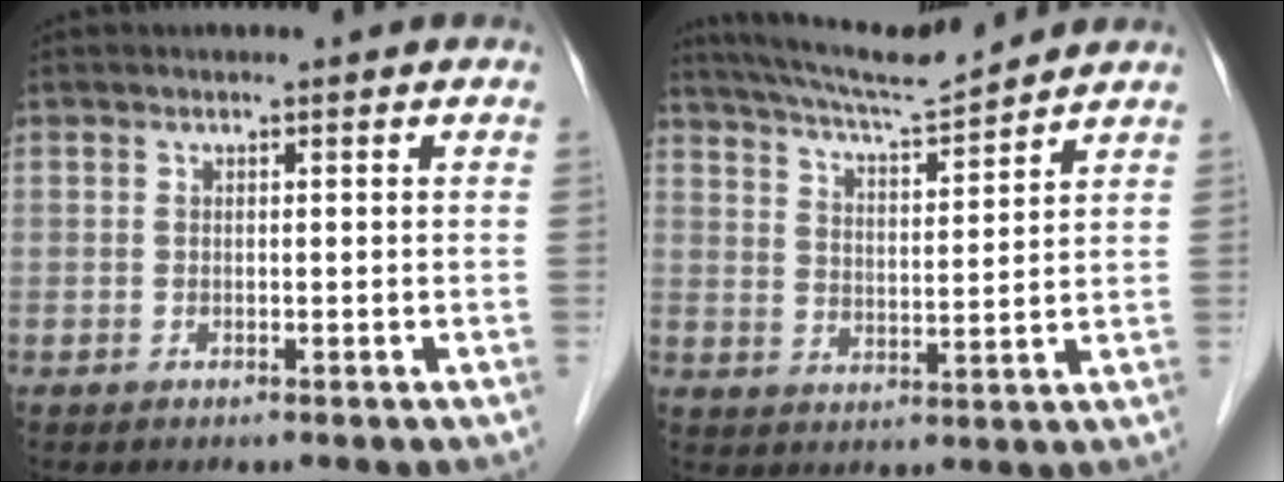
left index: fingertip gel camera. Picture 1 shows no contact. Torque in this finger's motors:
{"motor_torque": [0.95, -1.19, 0.19, 0.06]}